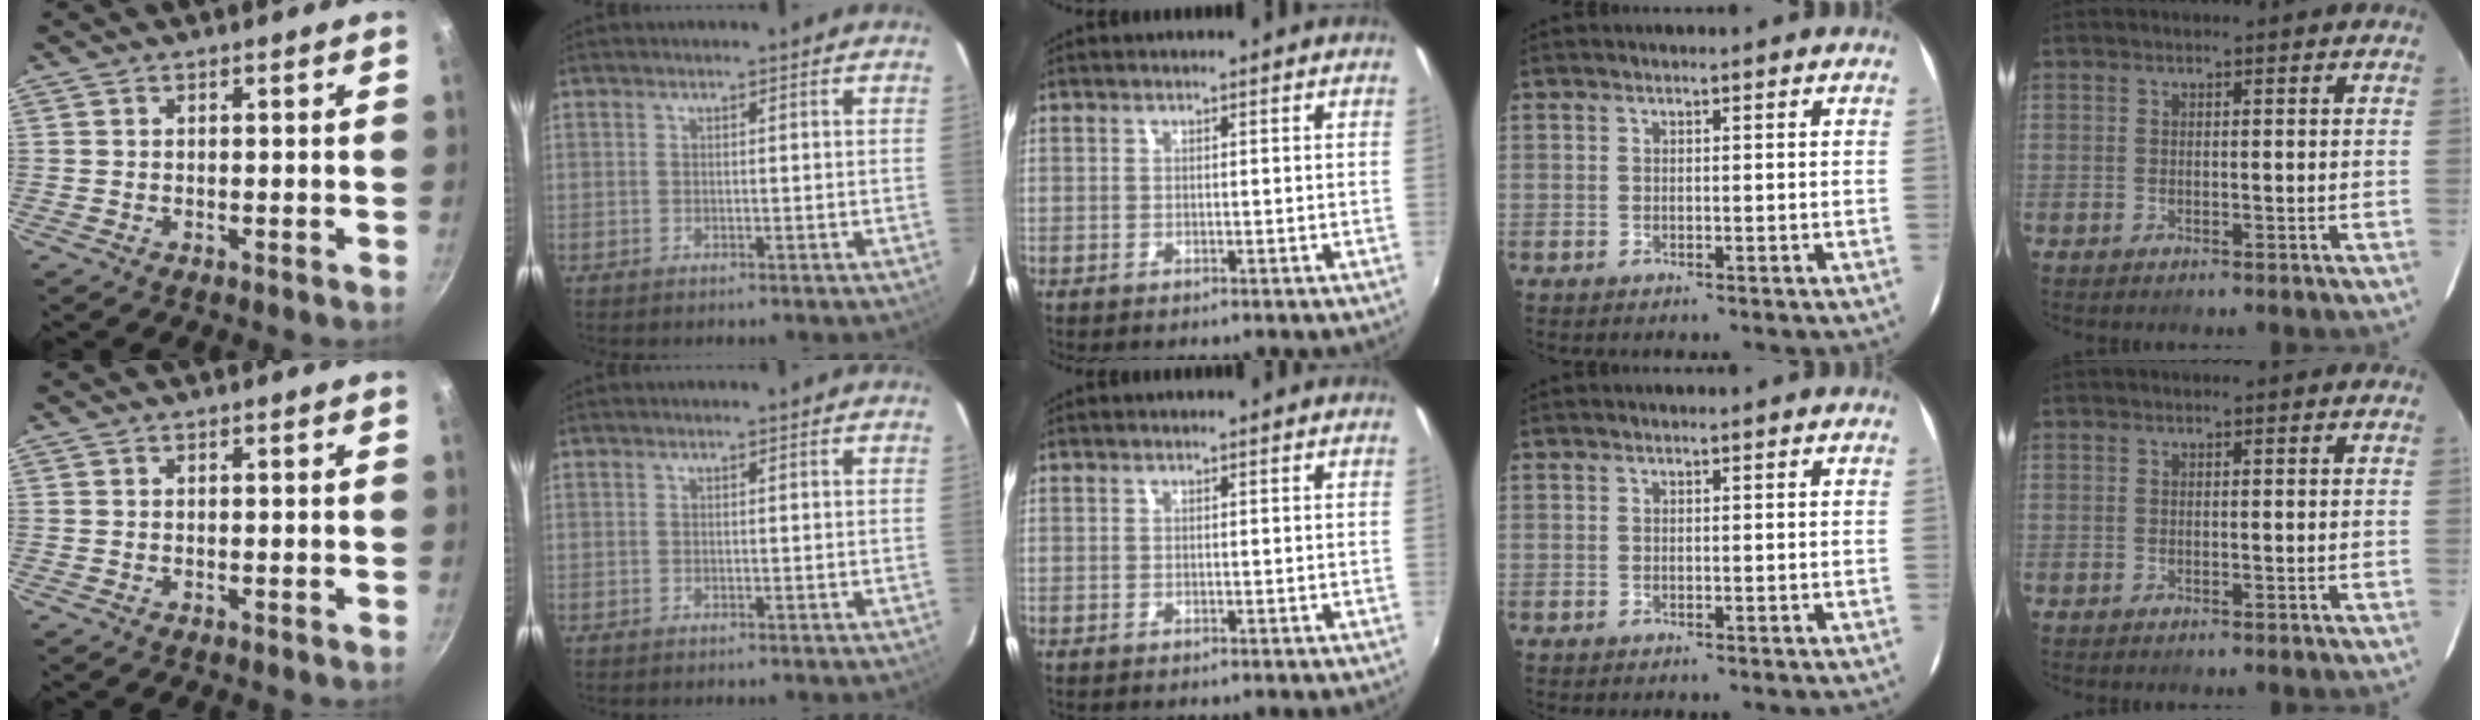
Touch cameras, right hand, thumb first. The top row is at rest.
{}